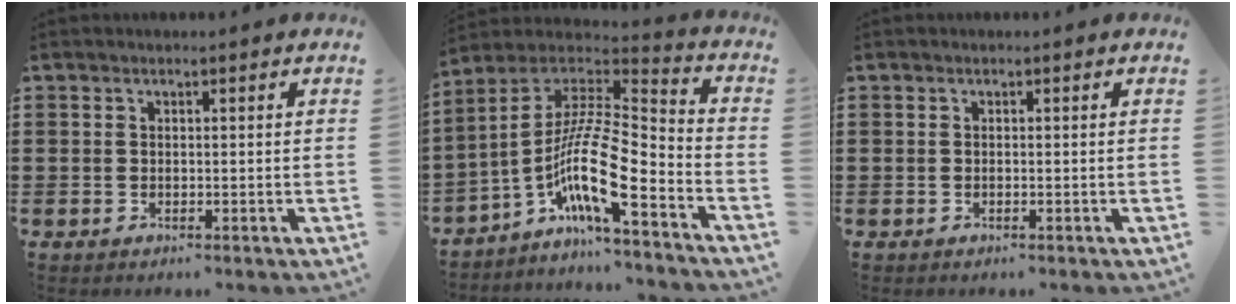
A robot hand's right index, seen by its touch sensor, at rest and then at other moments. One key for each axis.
{"total": 14.2, "fx": -6.0, "fy": 3.1, "fz": 12.5, "tx": -0.271, "ty": -0.021, "tz": -0.122}
{"total": 0.0}